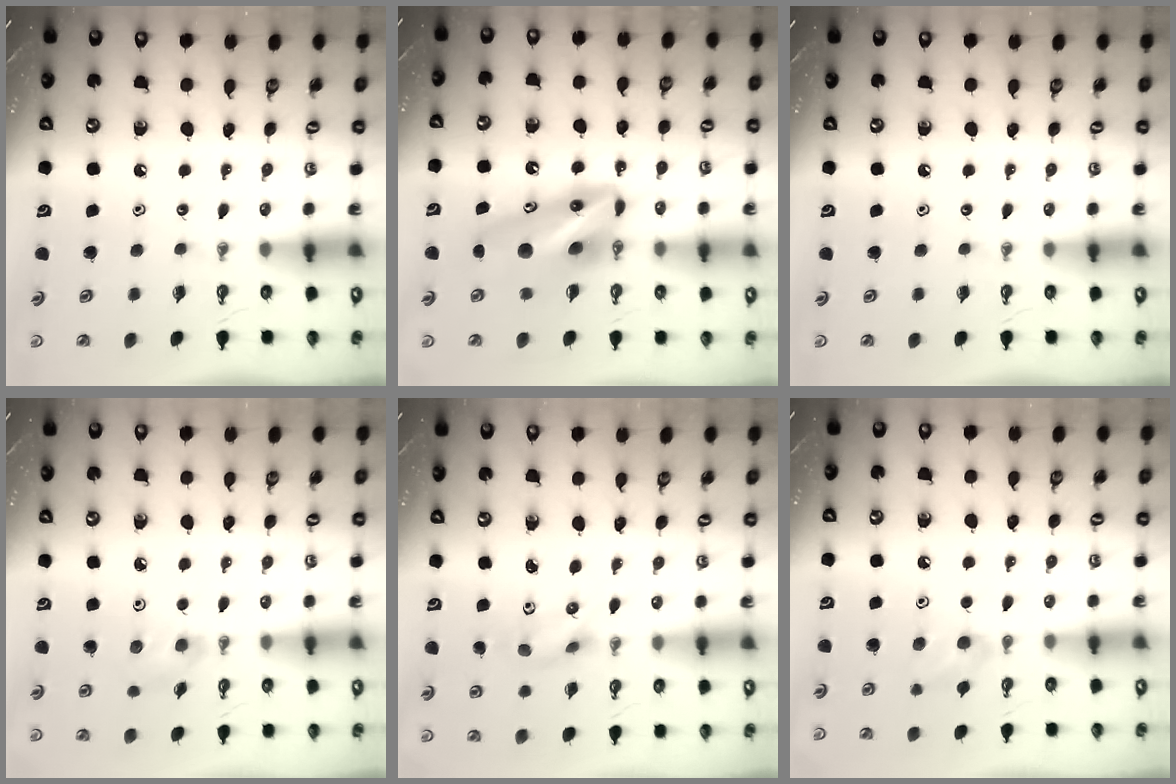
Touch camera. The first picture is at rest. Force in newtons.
{"total": 10.5, "press": 10.4, "slide": 1.6}
{"total": 0.0}
{"total": 4.2, "press": 4.0, "slide": 1.3}
{"total": 2.0, "press": 1.8, "slide": 0.9}
{"total": 6.1, "press": 6.0, "slide": 1.4}